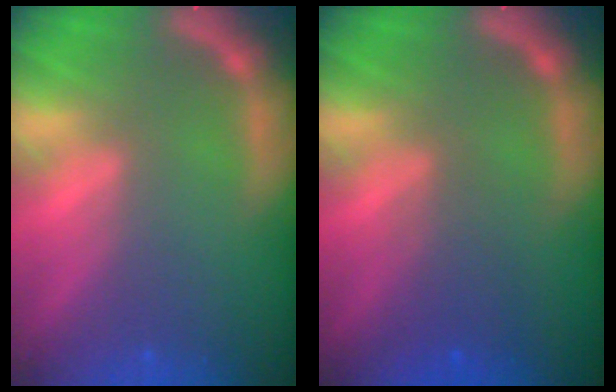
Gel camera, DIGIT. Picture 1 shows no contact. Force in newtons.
{"total": 2.5}